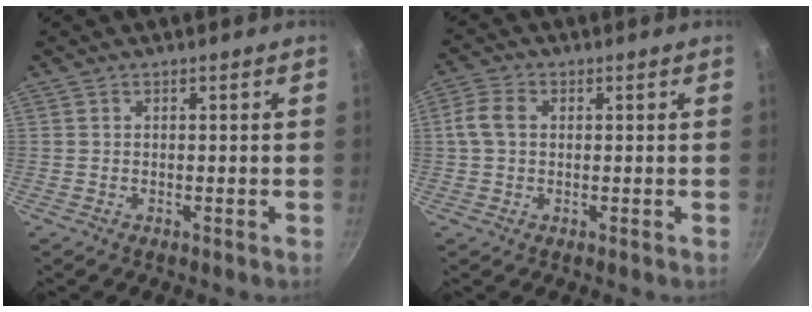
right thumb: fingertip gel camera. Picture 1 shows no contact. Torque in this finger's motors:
{"motor_torque": [-0.41, 0.43, 0.27, -0.16, 0.02]}